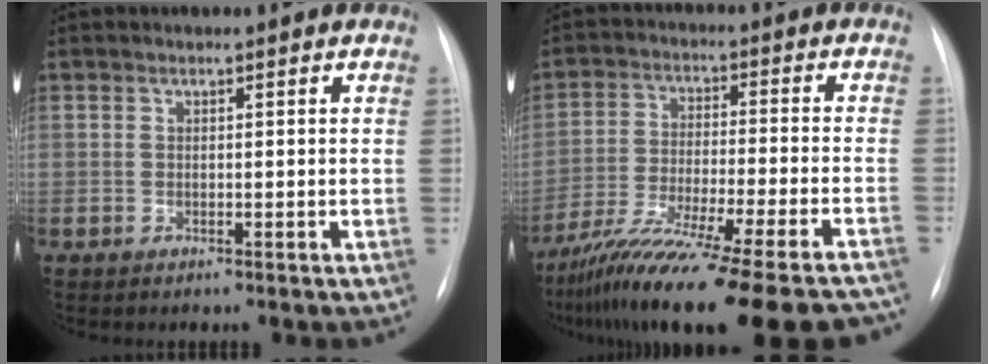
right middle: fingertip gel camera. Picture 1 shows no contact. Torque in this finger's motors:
{"motor_torque": [1.22, -0.92, 0.46, 0.21]}